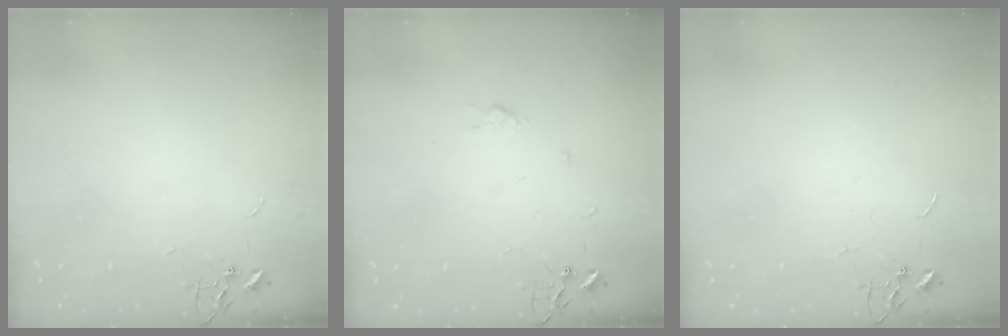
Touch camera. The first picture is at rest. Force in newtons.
{"total": 3.2, "press": 3.1, "slide": 0.6}
{"total": 0.0}